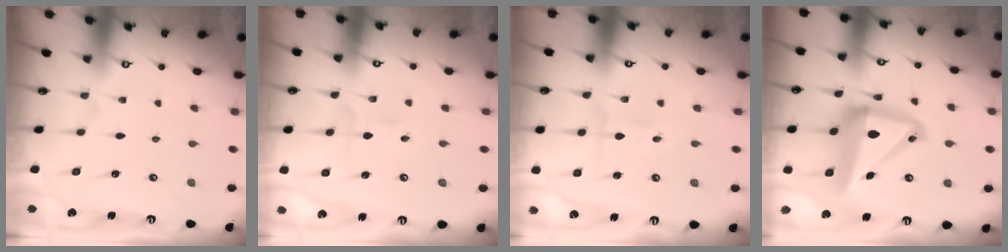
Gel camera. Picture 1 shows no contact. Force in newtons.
{"total": 2.0, "press": 2.0, "slide": 0.5}
{"total": 1.7, "press": 1.7, "slide": 0.2}
{"total": 16.7, "press": 16.5, "slide": 2.5}